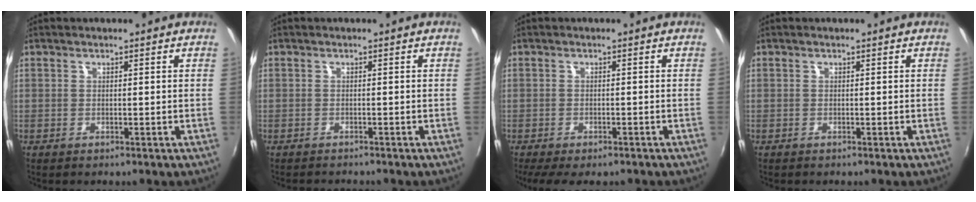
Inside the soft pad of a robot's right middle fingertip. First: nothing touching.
{"total": 2.0, "force": [-2.0, 0.1, 0.5], "torque": [-0.017, -0.012, -0.031]}
{"total": 6.2, "force": [-4.8, 1.8, 3.5], "torque": [-0.084, -0.027, -0.076]}
{"total": 0.0}